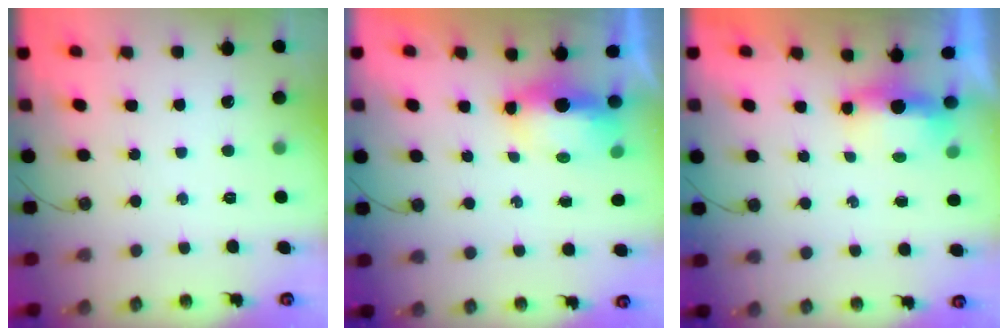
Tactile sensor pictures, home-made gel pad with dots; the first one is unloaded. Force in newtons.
{"total": 5.9, "press": 5.8, "slide": 0.5}
{"total": 5.1, "press": 4.9, "slide": 1.3}